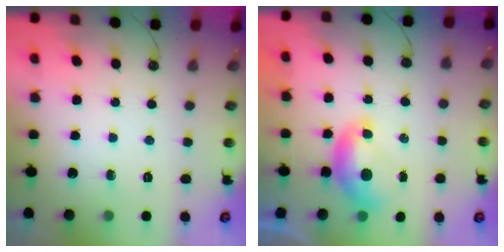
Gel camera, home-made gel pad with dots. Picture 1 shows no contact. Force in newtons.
{"total": 0.0}